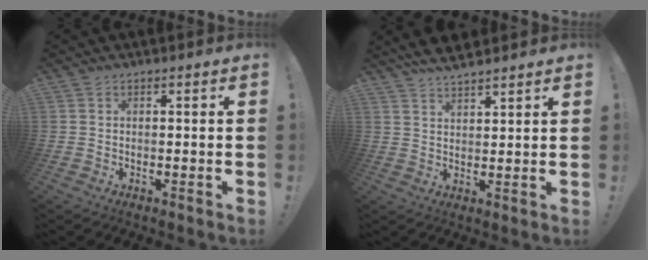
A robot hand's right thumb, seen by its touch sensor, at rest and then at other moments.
{"total": 5.1, "force": [4.6, 0.9, 1.8], "torque": [-0.044, -0.022, 0.088]}